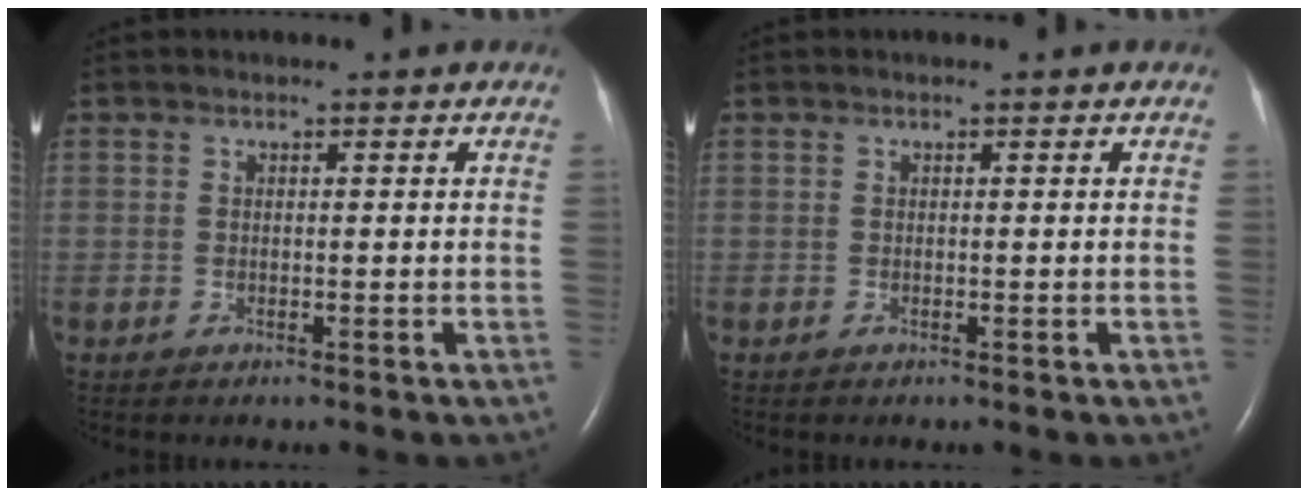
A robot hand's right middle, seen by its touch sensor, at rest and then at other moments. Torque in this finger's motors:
{"motor_torque": [-0.03, 0.06, 0.01, 0.00]}